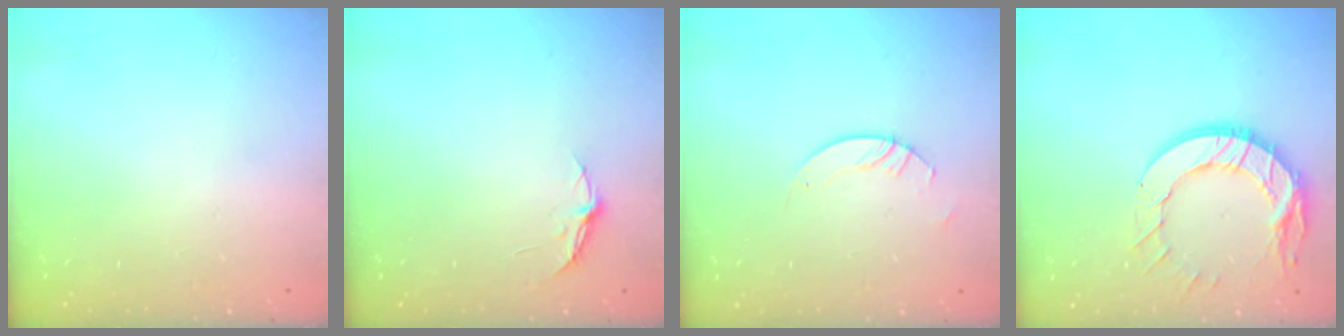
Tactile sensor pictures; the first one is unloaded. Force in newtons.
{"total": 3.8, "press": 3.8, "slide": 0.3}
{"total": 3.0, "press": 3.0, "slide": 0.3}
{"total": 14.5, "press": 14.4, "slide": 1.2}